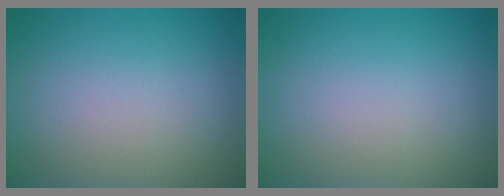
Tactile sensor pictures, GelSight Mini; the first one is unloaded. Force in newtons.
{"total": 0.0}